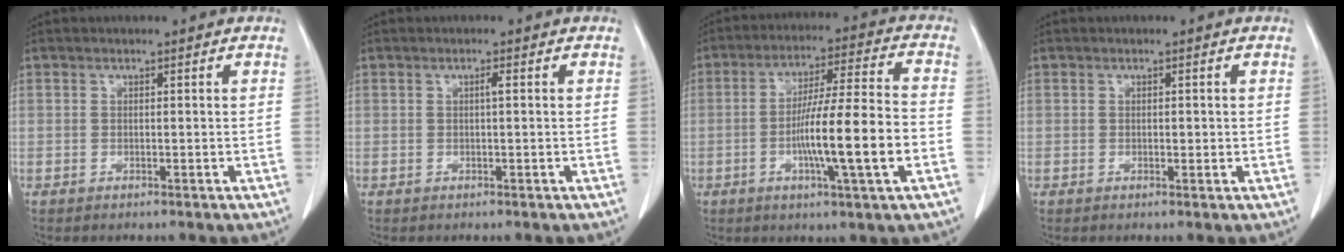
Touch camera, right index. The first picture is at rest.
{"total": 0.7, "force": [0.1, 0.0, 0.7], "torque": [-0.014, 0.001, 0.002]}
{"total": 13.7, "force": [-3.4, 0.0, 13.2], "torque": [-0.227, -0.001, -0.061]}
{"total": 1.0, "force": [0.0, 0.5, 0.9], "torque": [-0.014, -0.001, 0.001]}